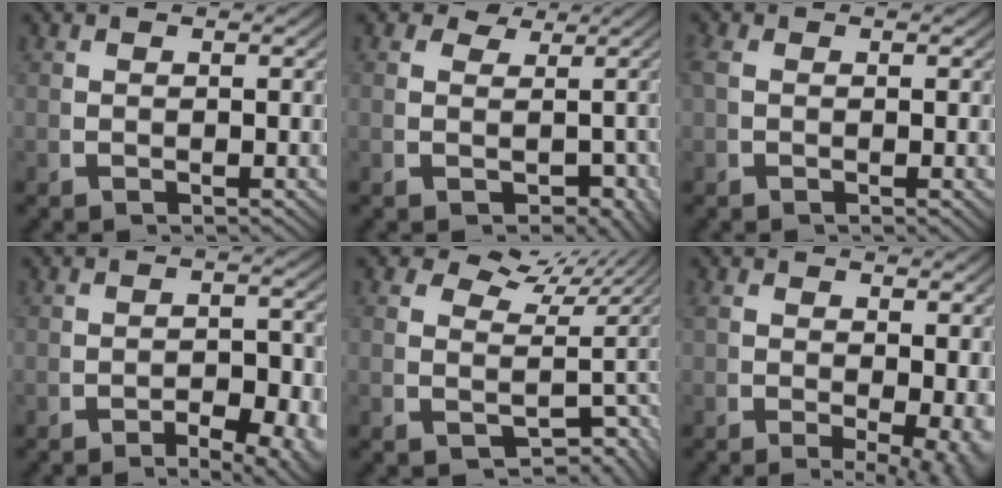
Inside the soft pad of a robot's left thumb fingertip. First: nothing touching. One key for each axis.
{"total": 2.8, "fx": 0.7, "fy": 2.3, "fz": 1.3, "tx": -0.016, "ty": -0.012, "tz": 0.015}
{"total": 1.1, "fx": 0.0, "fy": 0.6, "fz": 0.9, "tx": -0.027, "ty": -0.004, "tz": 0.006}
{"total": 5.7, "fx": -3.1, "fy": 2.5, "fz": 4.1, "tx": -0.062, "ty": -0.022, "tz": -0.042}
{"total": 6.3, "fx": 0.7, "fy": 4.9, "fz": 3.9, "tx": -0.047, "ty": -0.020, "tz": 0.017}
{"total": 4.6, "fx": -0.4, "fy": 2.4, "fz": 3.9, "tx": -0.056, "ty": -0.025, "tz": 0.006}